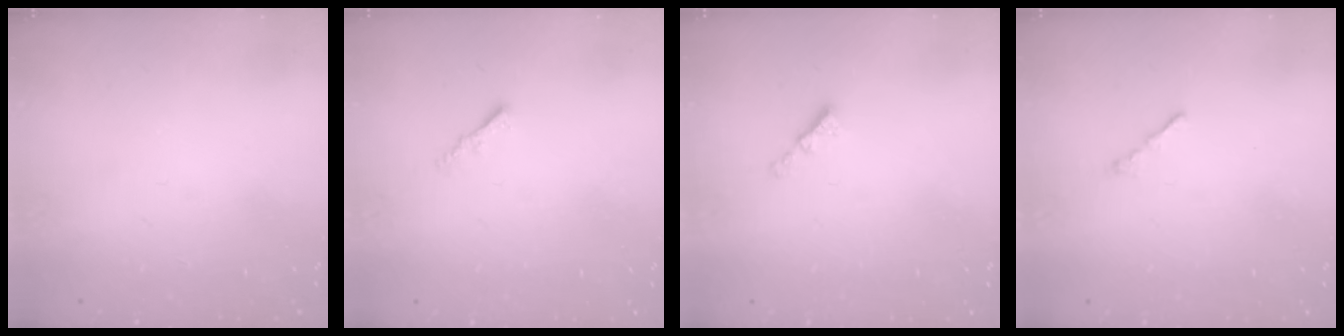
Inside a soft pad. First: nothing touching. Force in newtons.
{"total": 1.2, "press": 1.1, "slide": 0.4}
{"total": 2.2, "press": 2.2, "slide": 0.5}
{"total": 0.9, "press": 0.8, "slide": 0.2}